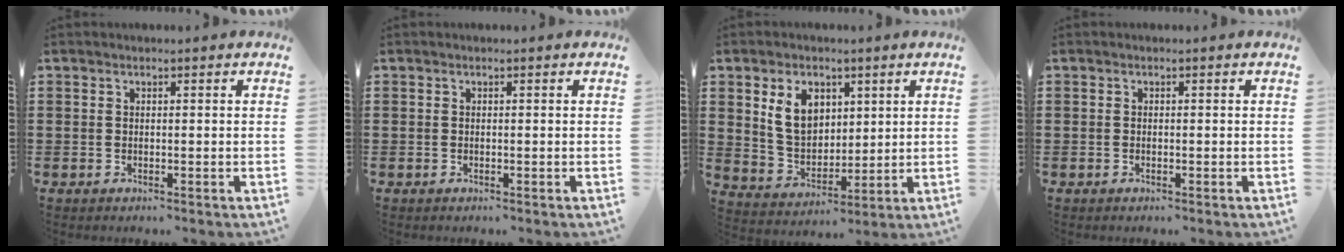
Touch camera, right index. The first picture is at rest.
{"total": 0.0}
{"total": 7.9, "force": [2.7, 5.7, 4.9], "torque": [-0.107, 0.008, 0.046]}
{"total": 0.0}